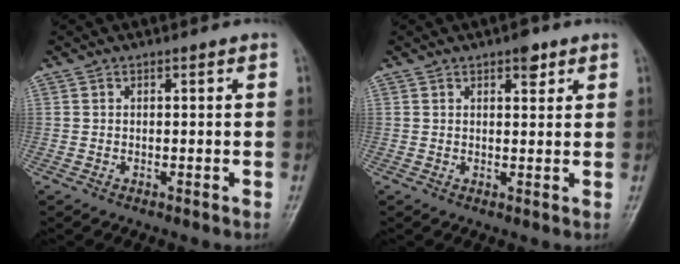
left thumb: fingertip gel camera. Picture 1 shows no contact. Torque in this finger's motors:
{"motor_torque": [0.27, 0.11, 0.14, -0.37, 0.00]}